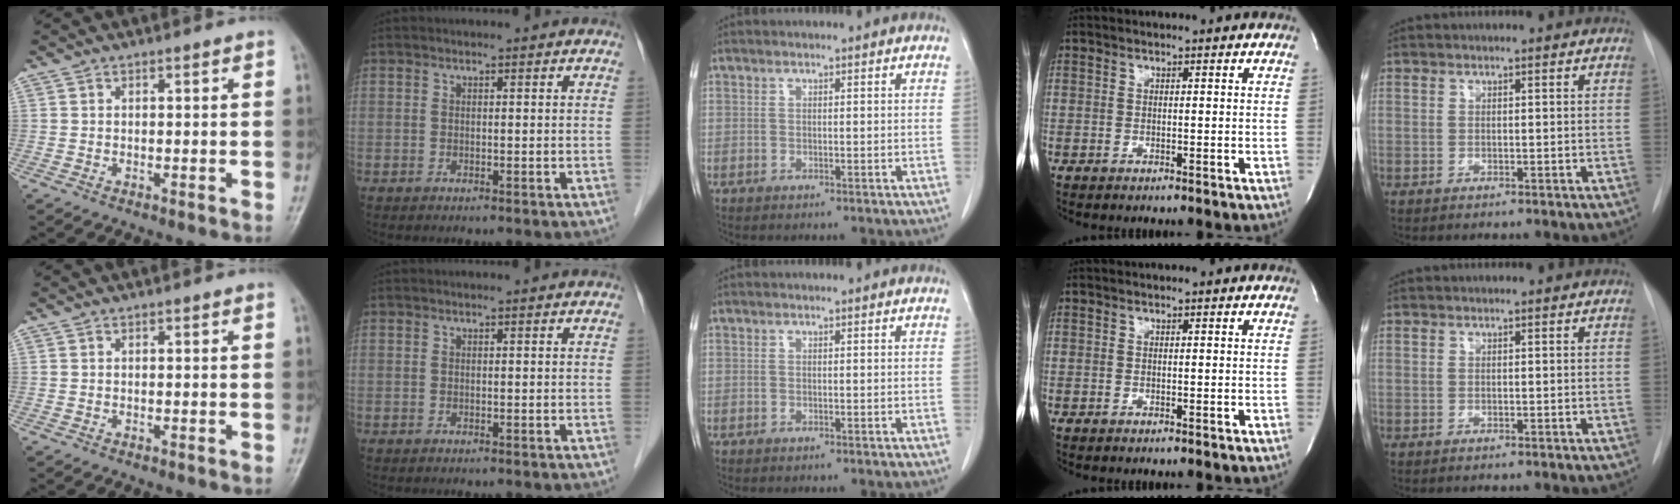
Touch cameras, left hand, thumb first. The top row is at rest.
{}